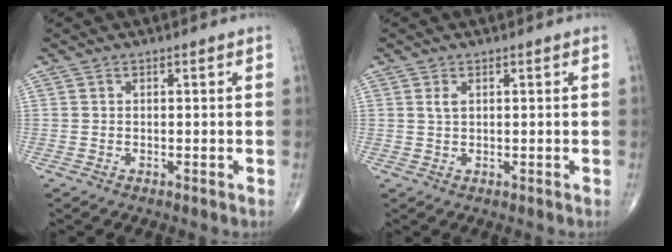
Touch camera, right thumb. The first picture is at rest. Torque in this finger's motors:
{"motor_torque": [-0.34, 0.49, 0.13, -0.01, -0.02]}